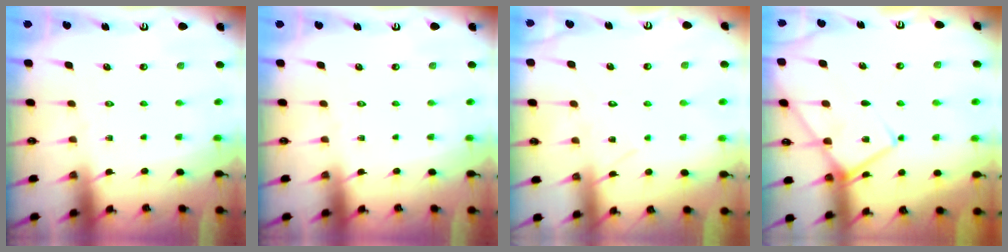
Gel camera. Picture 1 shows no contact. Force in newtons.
{"total": 0.0}
{"total": 7.9, "press": 7.9, "slide": 0.5}
{"total": 11.1, "press": 11.1, "slide": 1.0}